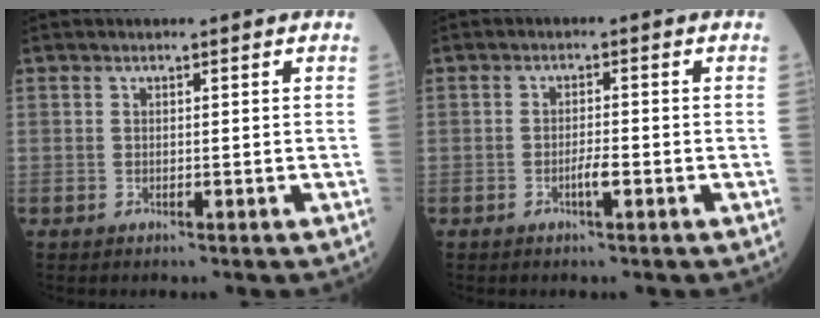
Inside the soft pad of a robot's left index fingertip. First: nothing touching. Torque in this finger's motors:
{"motor_torque": [0.54, 0.31, 0.04, 0.02]}